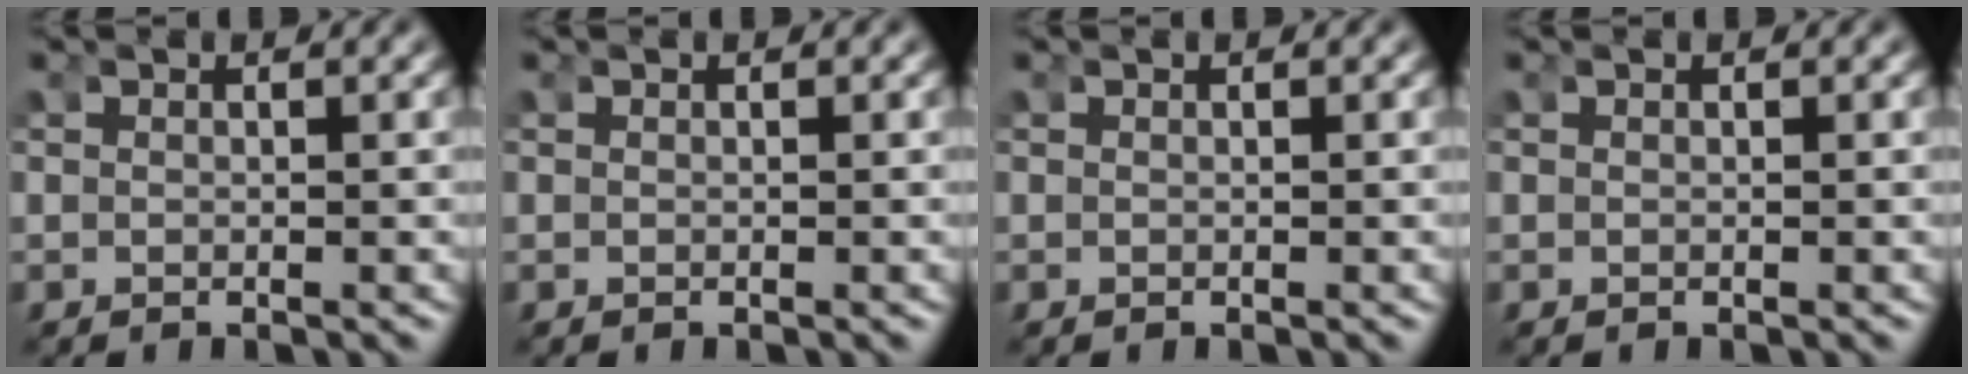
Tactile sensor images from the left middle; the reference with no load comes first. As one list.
[{"total": 0.0}, {"total": 0.0}, {"total": 0.0}]